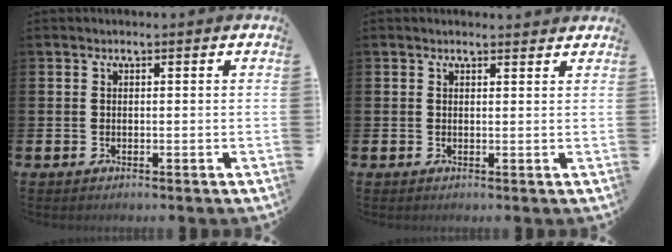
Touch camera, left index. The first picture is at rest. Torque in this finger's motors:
{"motor_torque": [0.35, -0.52, -0.04, -0.01]}